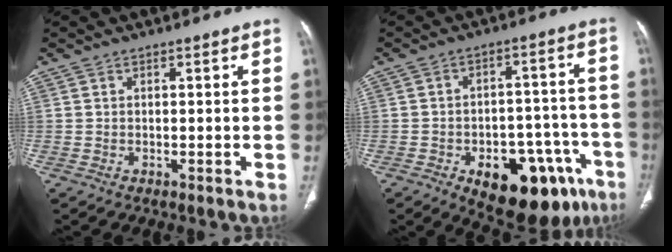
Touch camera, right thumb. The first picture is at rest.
{"total": 18.9, "force": [-9.3, 10.0, 13.1], "torque": [-0.122, 0.055, -0.112]}